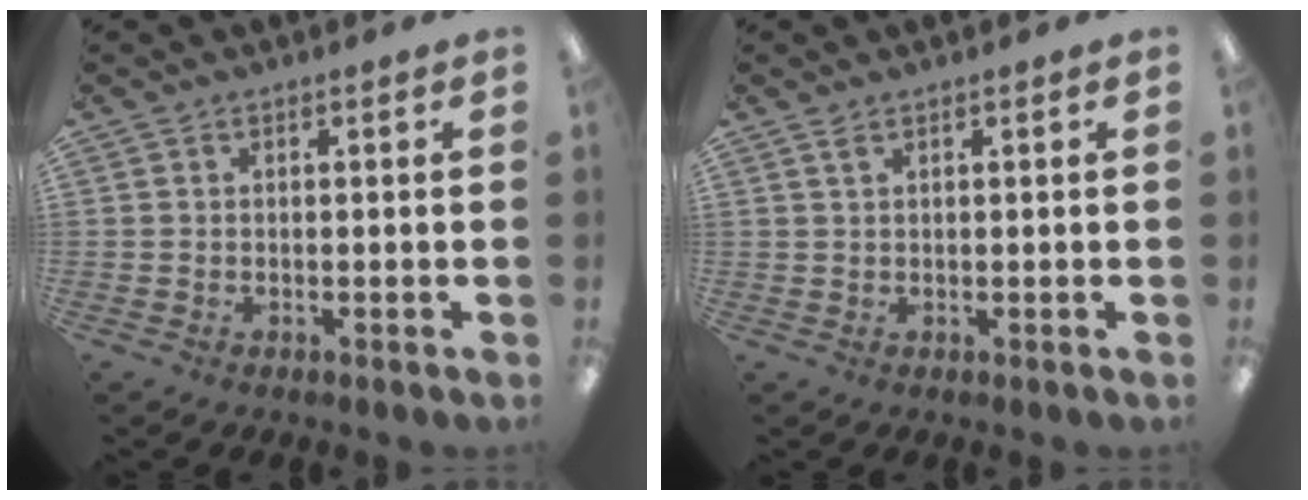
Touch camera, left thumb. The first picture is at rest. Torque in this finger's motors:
{"motor_torque": [-0.15, -0.05, -0.35, 0.21, 0.06]}